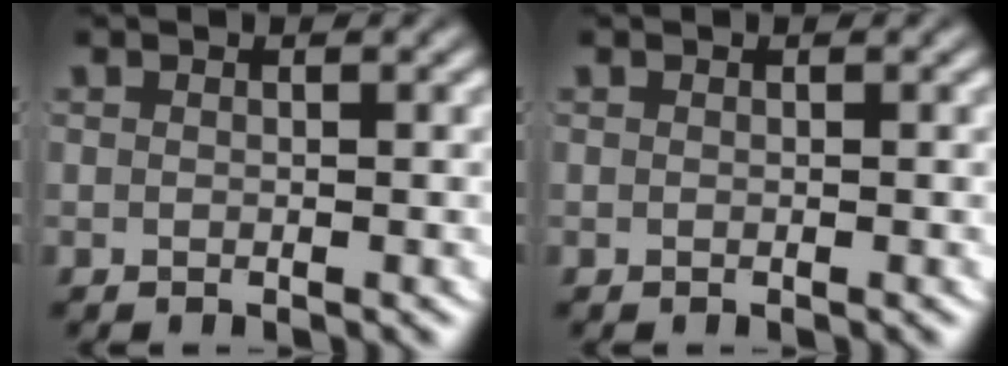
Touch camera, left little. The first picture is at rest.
{"total": 0.0}